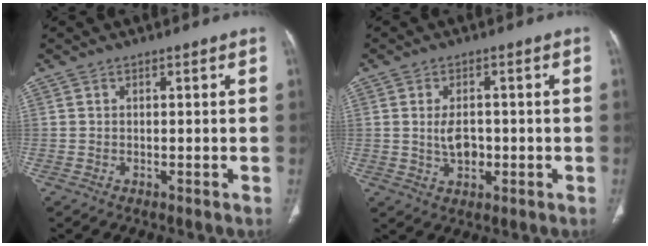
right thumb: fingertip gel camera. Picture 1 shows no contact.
{"total": 4.7, "force": [-0.2, 3.0, 3.6], "torque": [-0.058, 0.001, 0.002]}